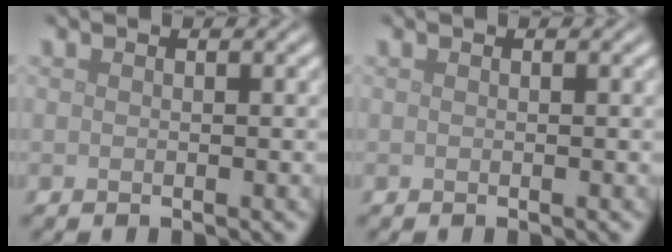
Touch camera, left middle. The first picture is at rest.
{"total": 0.0}